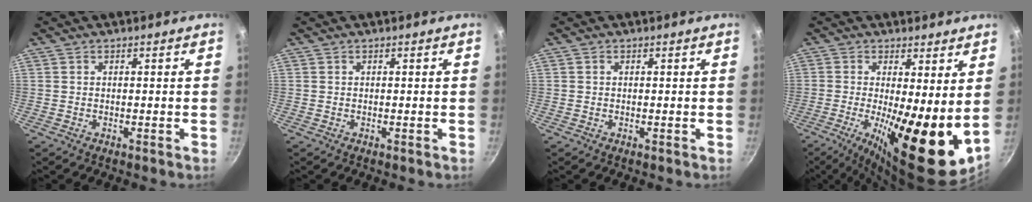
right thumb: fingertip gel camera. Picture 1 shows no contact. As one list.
[{"total": 0.0}, {"total": 0.0}, {"total": 16.3, "force": [-0.4, 4.9, 15.5], "torque": [-0.233, -0.026, -0.006]}]